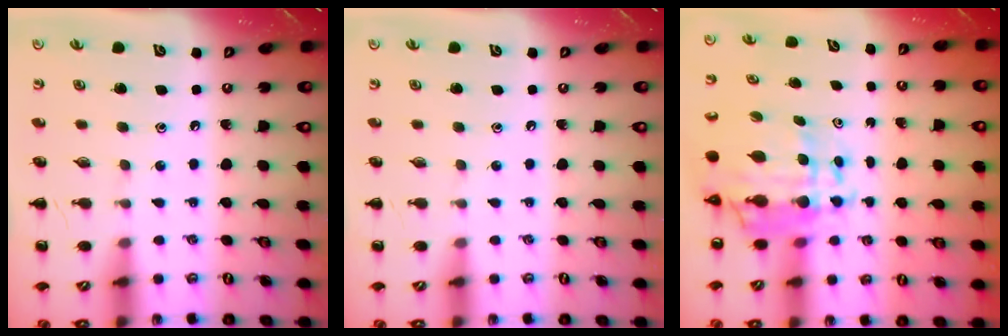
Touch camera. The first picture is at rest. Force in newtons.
{"total": 0.0}
{"total": 10.9, "press": 10.4, "slide": 3.4}